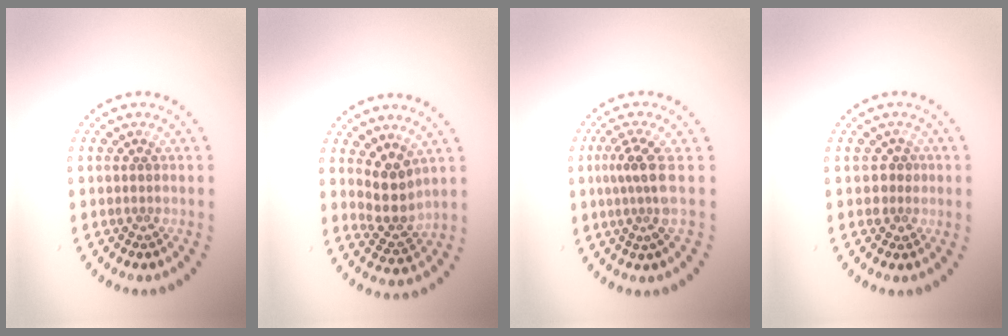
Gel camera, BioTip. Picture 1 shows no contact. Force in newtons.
{"total": 3.1, "press": 2.5, "slide": 2.0}
{"total": 3.0, "press": 2.1, "slide": 2.1}
{"total": 1.4, "press": 1.2, "slide": 0.7}